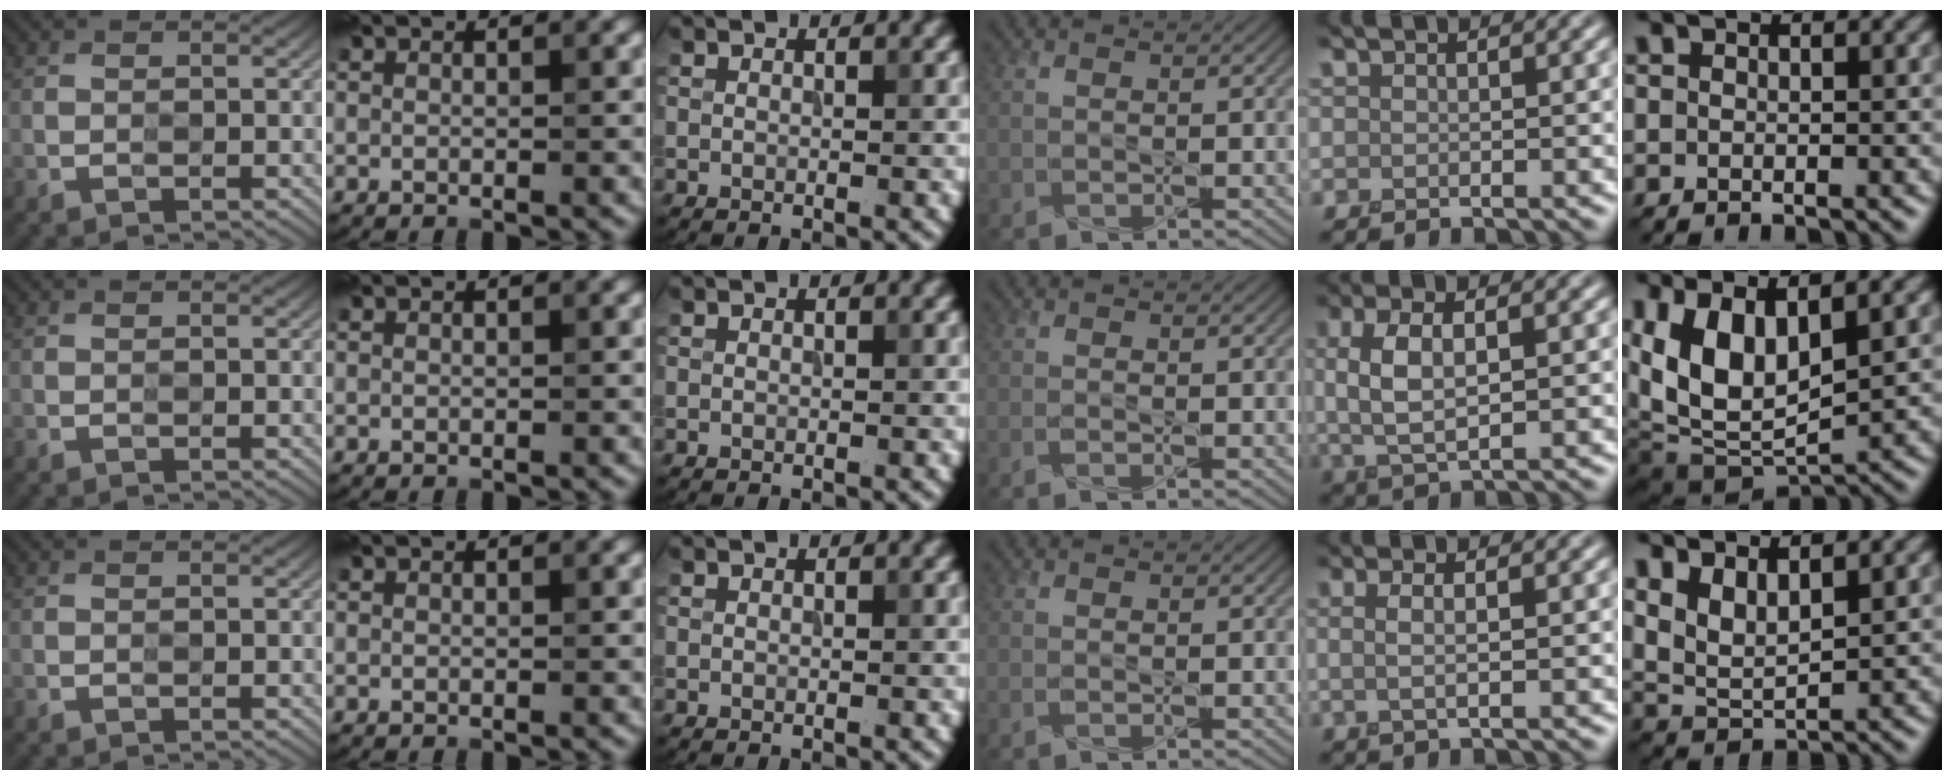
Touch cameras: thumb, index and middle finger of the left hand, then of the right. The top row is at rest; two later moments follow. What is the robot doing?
{"motion": "press", "object": "memory foam"}